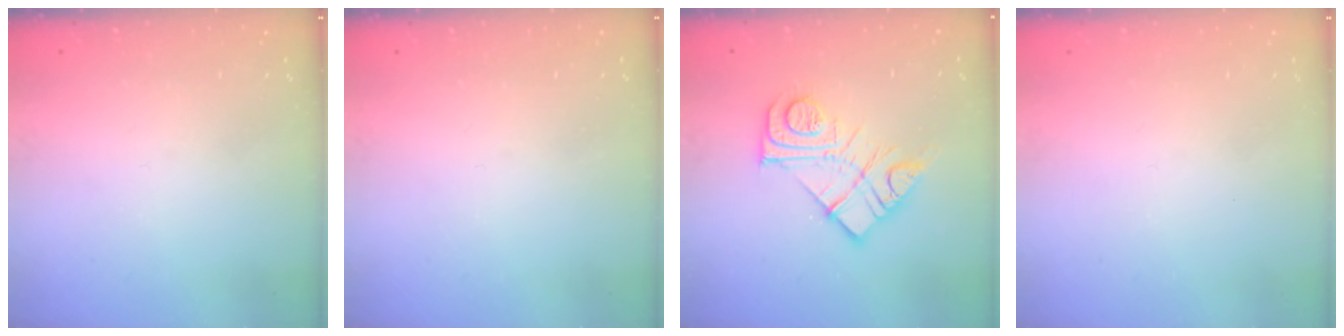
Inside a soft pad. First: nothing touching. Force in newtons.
{"total": 0.0}
{"total": 13.9, "press": 13.8, "slide": 0.9}
{"total": 1.5, "press": 1.5, "slide": 0.1}